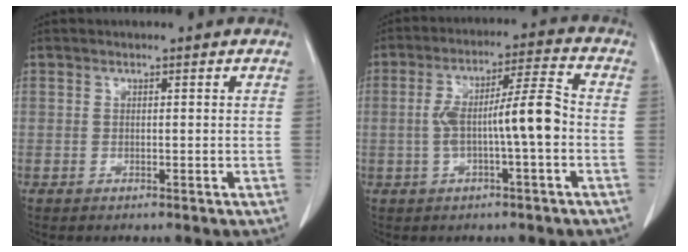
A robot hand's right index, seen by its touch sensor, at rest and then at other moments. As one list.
[{"total": 9.5, "force": [-1.4, 0.5, 9.3], "torque": [-0.168, 0.025, -0.027]}]